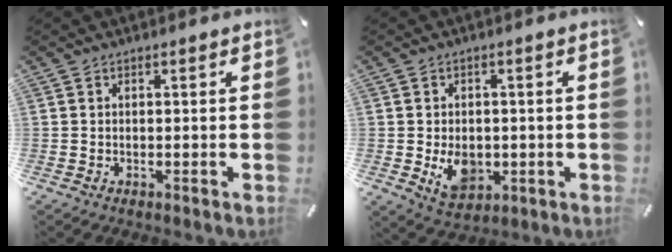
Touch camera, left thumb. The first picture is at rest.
{"total": 8.3, "force": [-1.6, 6.5, 5.0], "torque": [-0.084, 0.003, -0.026]}